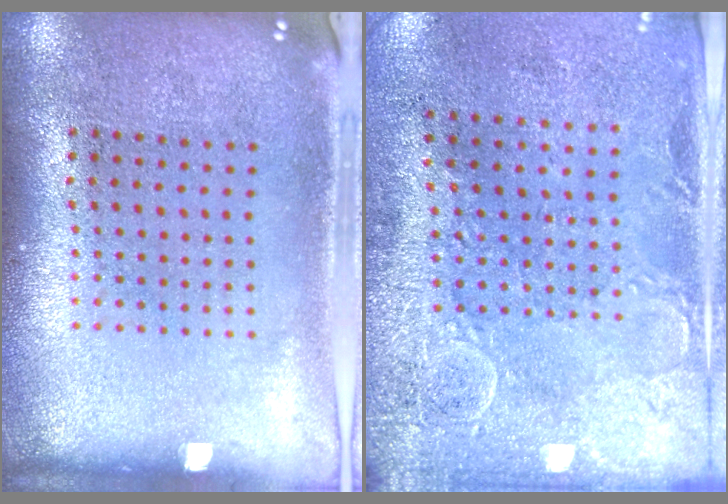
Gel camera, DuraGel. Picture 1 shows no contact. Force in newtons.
{"total": 2.9, "press": 2.3, "slide": 1.7}